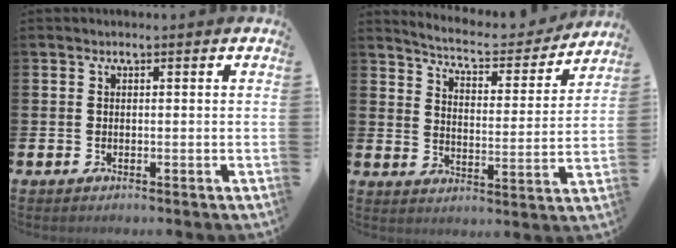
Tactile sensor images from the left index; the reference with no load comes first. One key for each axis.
{"total": 5.9, "fx": 5.7, "fy": 1.0, "fz": 1.4, "tx": -0.051, "ty": -0.047, "tz": 0.091}